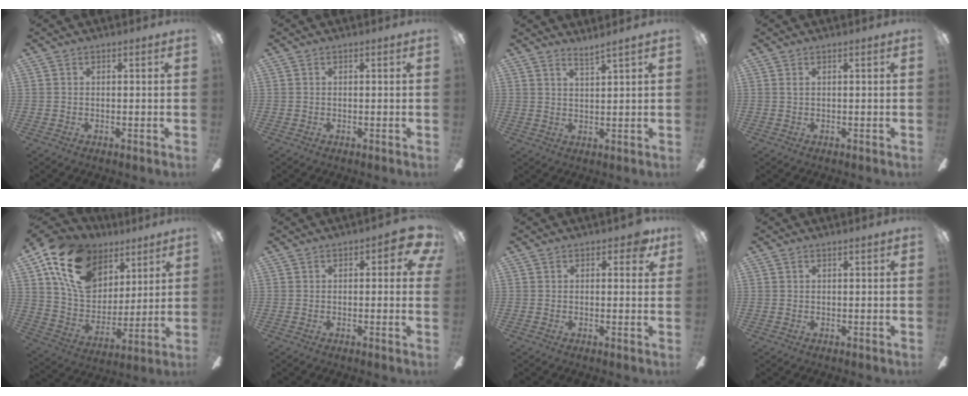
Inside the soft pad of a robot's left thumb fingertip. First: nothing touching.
{"total": 0.0}
{"total": 2.9, "force": [2.6, -0.7, 0.9], "torque": [-0.023, -0.016, 0.047]}
{"total": 1.1, "force": [0.2, 0.1, 1.1], "torque": [-0.020, 0.000, 0.003]}
{"total": 18.8, "force": [10.4, 12.7, 9.1], "torque": [-0.171, -0.040, 0.197]}
{"total": 5.9, "force": [1.9, 2.7, 4.9], "torque": [-0.051, -0.003, 0.027]}
{"total": 3.7, "force": [1.8, 1.8, 2.6], "torque": [-0.031, -0.002, 0.027]}
{"total": 0.7, "force": [0.4, 0.0, 0.5], "torque": [-0.009, 0.001, 0.007]}